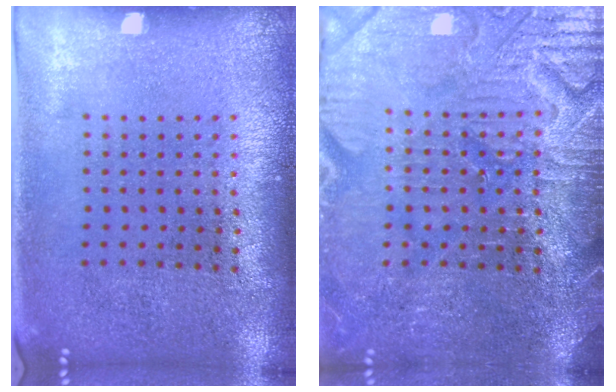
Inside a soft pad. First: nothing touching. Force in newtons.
{"total": 3.9, "press": 3.8, "slide": 1.0}